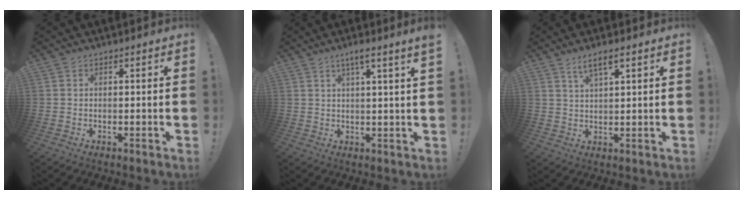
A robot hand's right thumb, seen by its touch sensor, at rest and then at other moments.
{"total": 4.6, "force": [2.5, -0.8, 3.8], "torque": [-0.057, -0.013, 0.035]}
{"total": 4.4, "force": [2.9, 0.8, 3.3], "torque": [-0.057, -0.011, 0.047]}